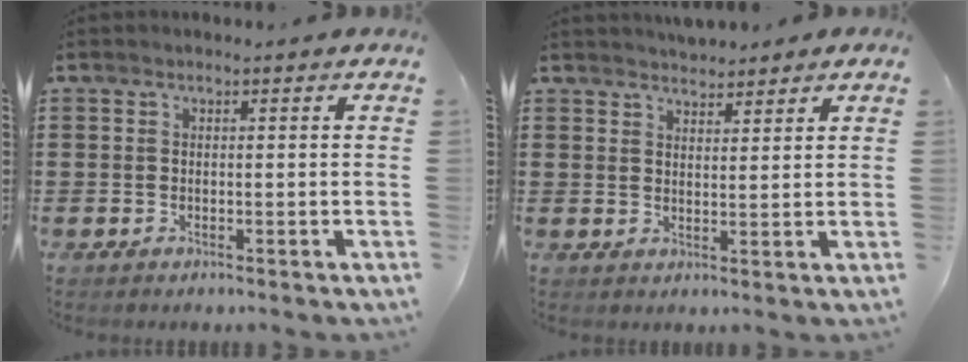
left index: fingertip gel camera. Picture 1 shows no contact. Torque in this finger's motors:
{"motor_torque": [1.46, -0.68, 0.53, 0.05]}